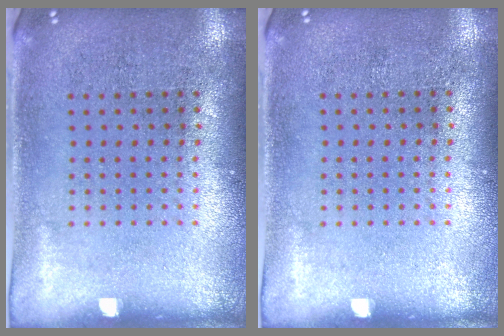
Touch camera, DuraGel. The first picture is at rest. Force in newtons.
{"total": 0.0}